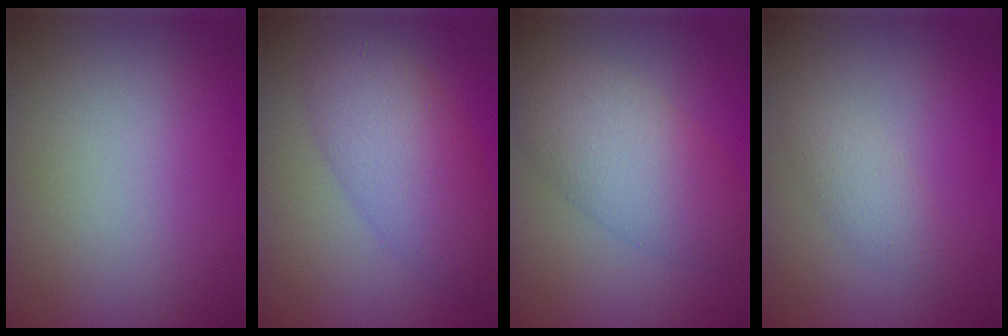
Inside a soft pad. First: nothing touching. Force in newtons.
{"total": 5.6, "press": 5.6, "slide": 0.0}
{"total": 5.8, "press": 5.8, "slide": 0.2}
{"total": 1.6, "press": 1.6, "slide": 0.1}